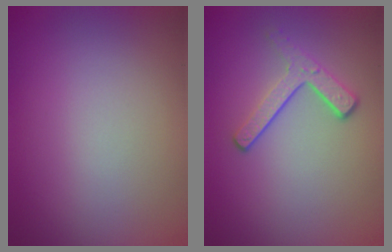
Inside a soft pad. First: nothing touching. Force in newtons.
{"total": 3.0, "press": 2.2, "slide": 2.0}